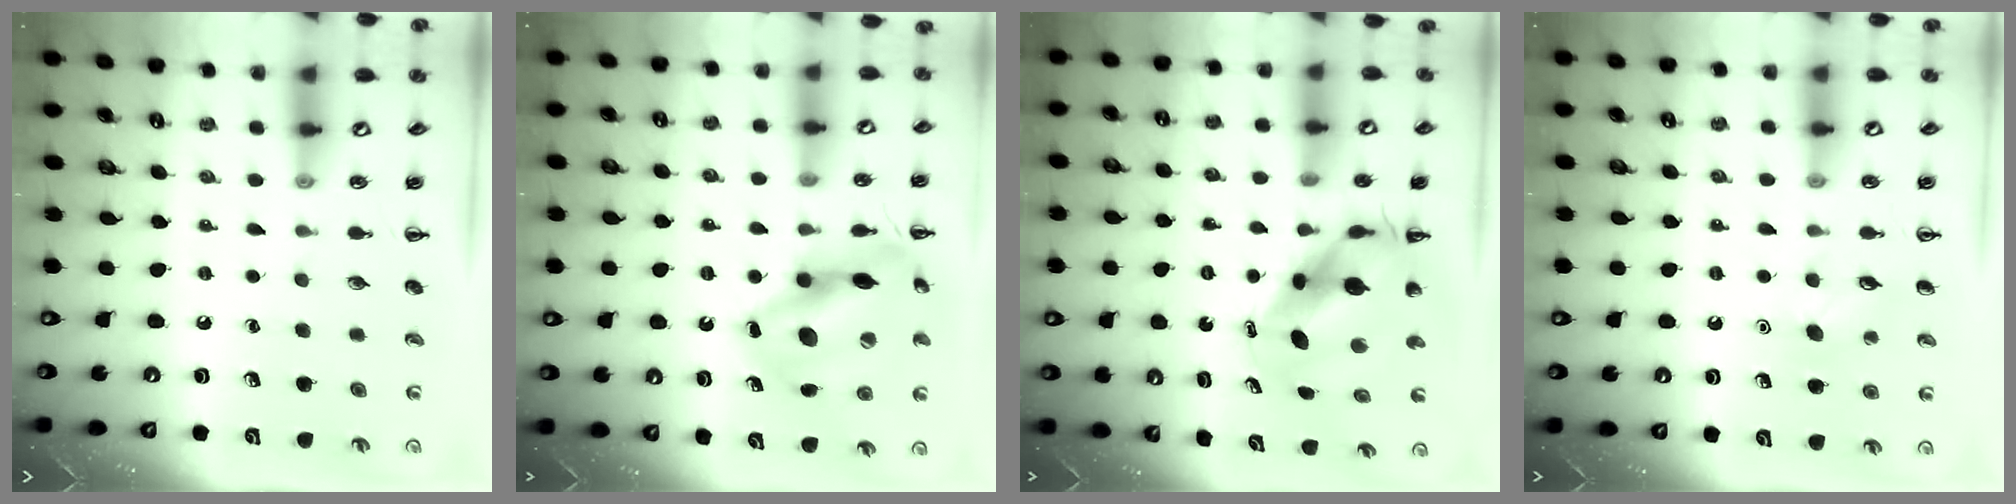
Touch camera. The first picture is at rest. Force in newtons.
{"total": 16.9, "press": 16.8, "slide": 1.8}
{"total": 7.5, "press": 7.2, "slide": 2.2}
{"total": 5.3, "press": 5.1, "slide": 1.4}